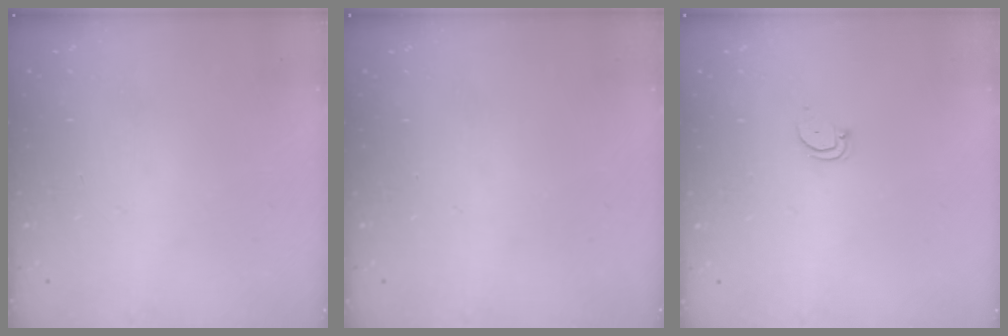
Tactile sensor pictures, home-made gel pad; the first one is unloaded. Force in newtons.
{"total": 0.0}
{"total": 2.3, "press": 2.3, "slide": 0.2}